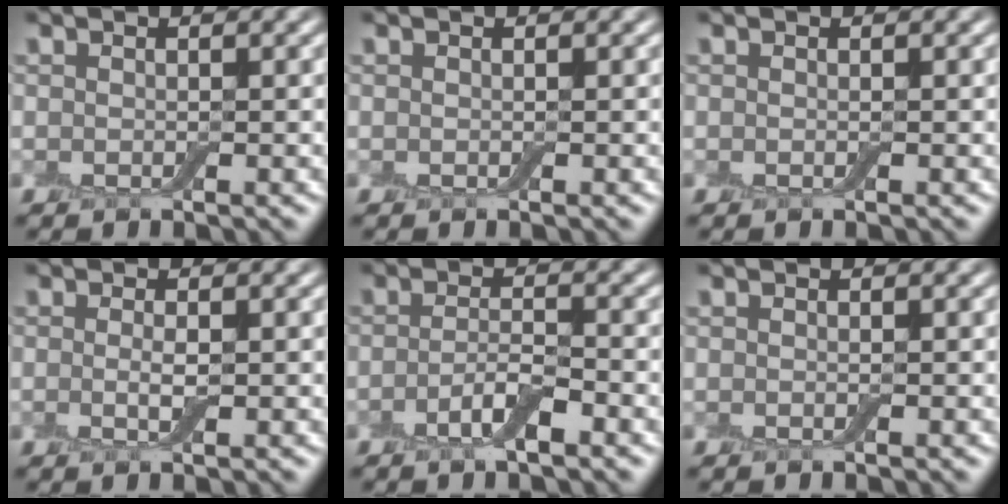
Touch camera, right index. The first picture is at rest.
{"total": 0.0}
{"total": 0.0}
{"total": 1.5, "force": [-0.1, 0.4, 1.4], "torque": [-0.030, -0.004, -0.004]}
{"total": 2.7, "force": [-1.3, 0.7, 2.2], "torque": [-0.043, 0.005, -0.031]}
{"total": 0.0}